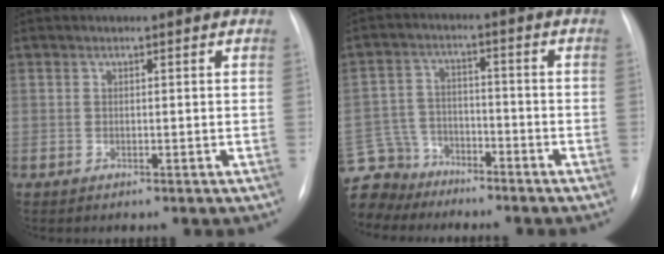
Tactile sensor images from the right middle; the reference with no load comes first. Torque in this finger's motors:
{"motor_torque": [0.31, -0.25, 0.00, -0.08]}